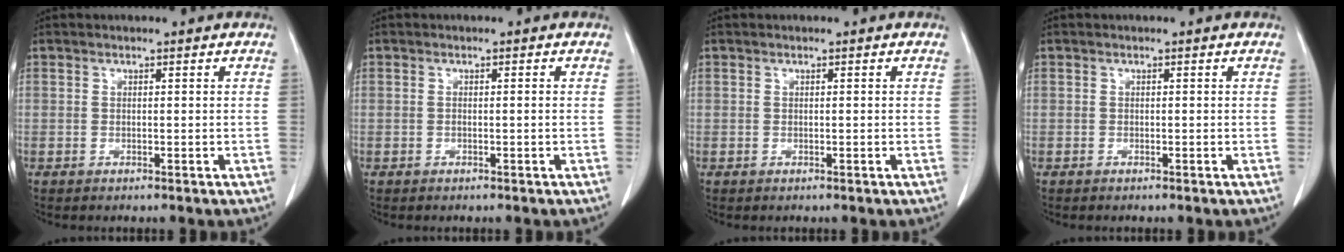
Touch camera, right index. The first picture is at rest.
{"total": 0.7, "force": [-0.2, -0.1, 0.7], "torque": [-0.014, 0.002, 0.000]}
{"total": 0.0}
{"total": 0.0}